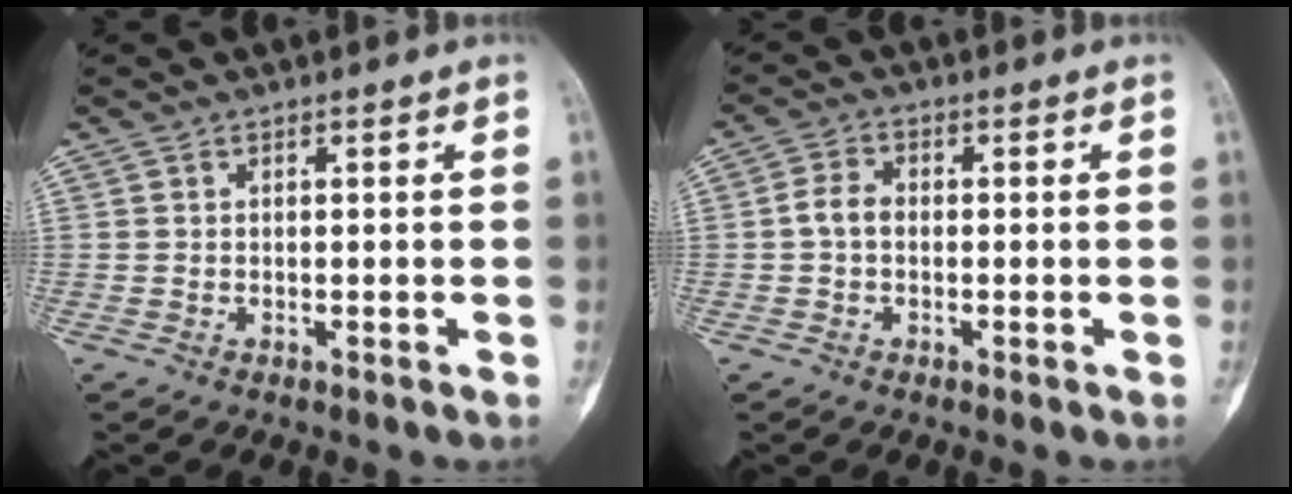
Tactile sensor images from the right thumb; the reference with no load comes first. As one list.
[{"total": 3.4, "force": [-0.4, 2.4, 2.4], "torque": [-0.042, 0.011, -0.015]}]